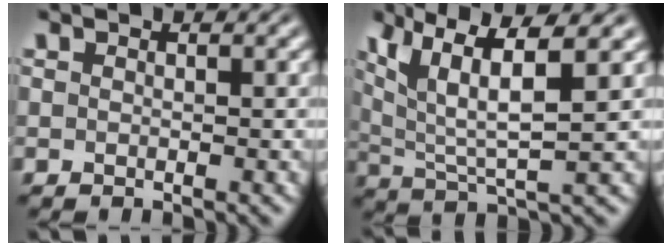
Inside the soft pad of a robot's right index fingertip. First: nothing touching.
{"total": 7.6, "force": [2.9, 3.5, 6.1], "torque": [-0.114, -0.010, 0.059]}